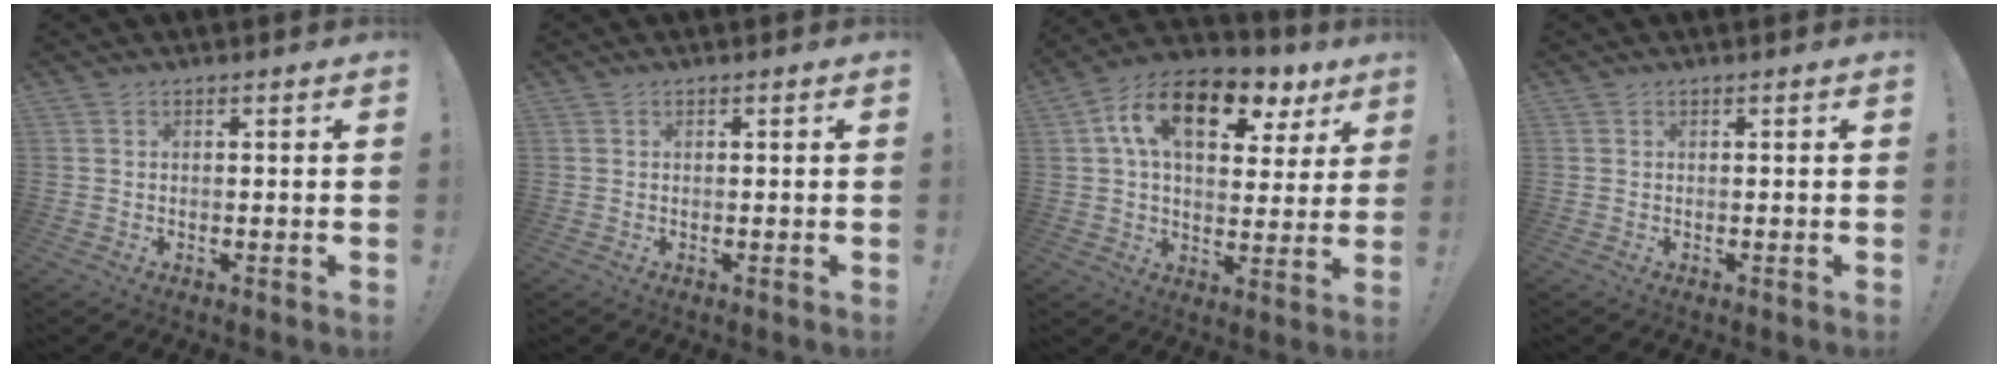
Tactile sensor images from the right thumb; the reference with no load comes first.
{"total": 0.0}
{"total": 17.5, "force": [7.7, 9.3, 12.7], "torque": [-0.193, -0.031, 0.128]}
{"total": 0.0}